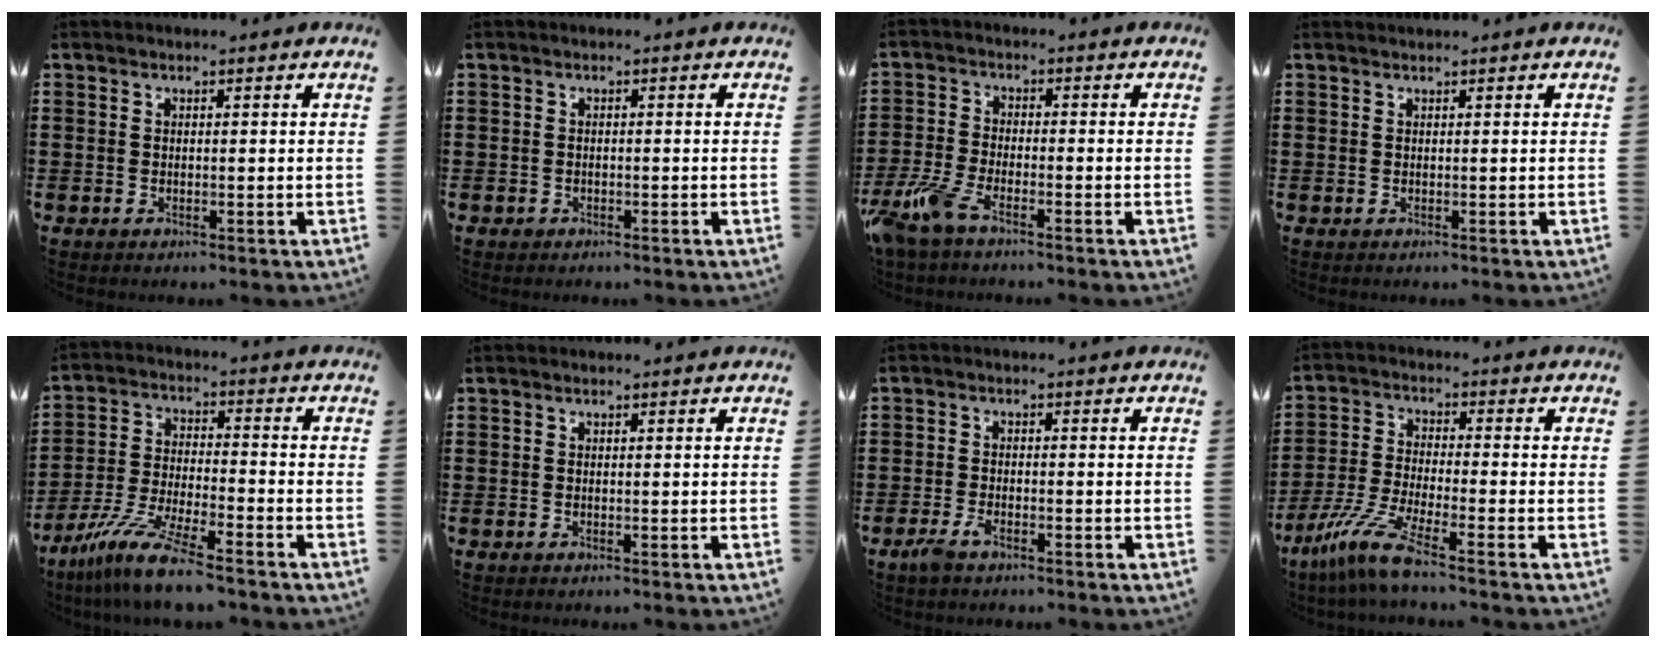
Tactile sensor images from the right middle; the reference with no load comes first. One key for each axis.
{"total": 0.5, "fx": -0.4, "fy": 0.3, "fz": 0.0, "tx": -0.001, "ty": 0.003, "tz": -0.010}
{"total": 5.4, "fx": -4.0, "fy": 1.4, "fz": 3.3, "tx": -0.103, "ty": -0.015, "tz": -0.085}
{"total": 0.5, "fx": 0.5, "fy": 0.0, "fz": 0.0, "tx": -0.001, "ty": 0.001, "tz": 0.010}
{"total": 9.7, "fx": -8.0, "fy": 0.1, "fz": 5.4, "tx": -0.117, "ty": -0.004, "tz": -0.161}
{"total": 0.0}
{"total": 2.7, "fx": -1.7, "fy": 0.8, "fz": 1.9, "tx": -0.047, "ty": -0.001, "tz": -0.036}
{"total": 8.0, "fx": -5.6, "fy": 0.5, "fz": 5.7, "tx": -0.141, "ty": -0.024, "tz": -0.115}